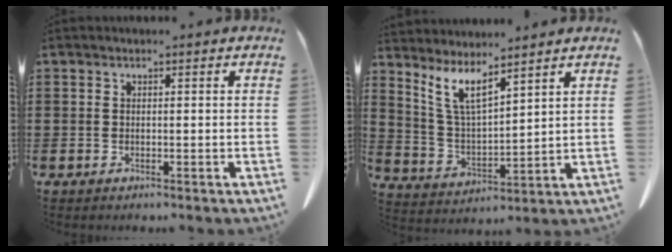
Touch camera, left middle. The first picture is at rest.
{"total": 6.7, "force": [5.1, 1.3, 4.2], "torque": [-0.097, -0.027, 0.091]}